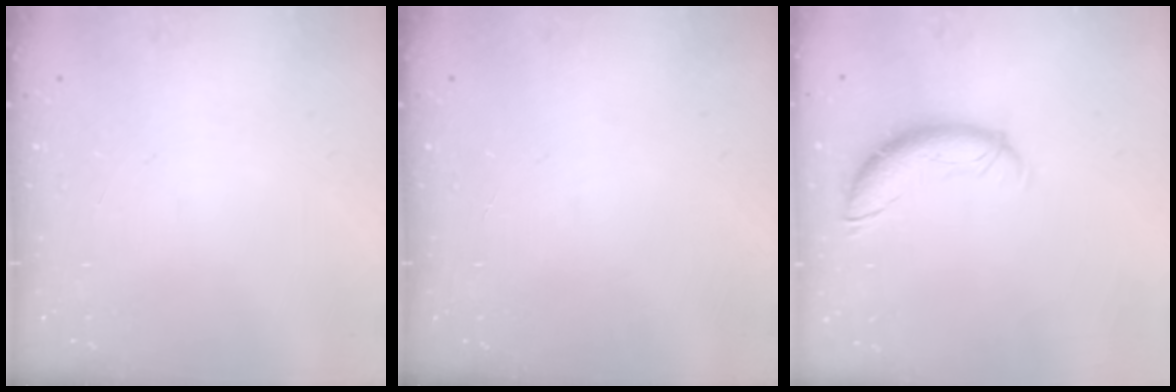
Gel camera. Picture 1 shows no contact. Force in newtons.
{"total": 0.0}
{"total": 10.5, "press": 10.5, "slide": 0.7}